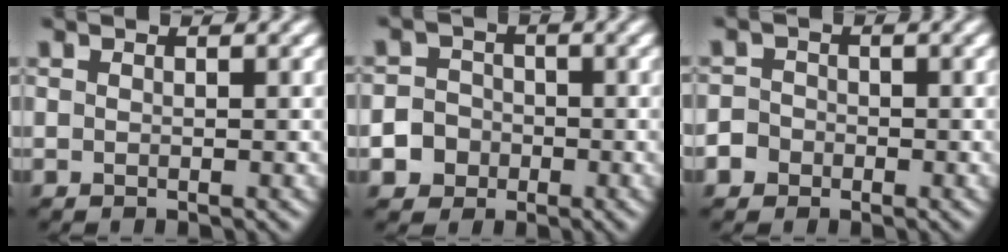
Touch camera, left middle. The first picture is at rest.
{"total": 5.0, "force": [-2.5, 4.3, 0.5], "torque": [0.006, -0.005, -0.062]}
{"total": 3.8, "force": [-2.3, 3.0, 0.4], "torque": [0.006, -0.001, -0.055]}